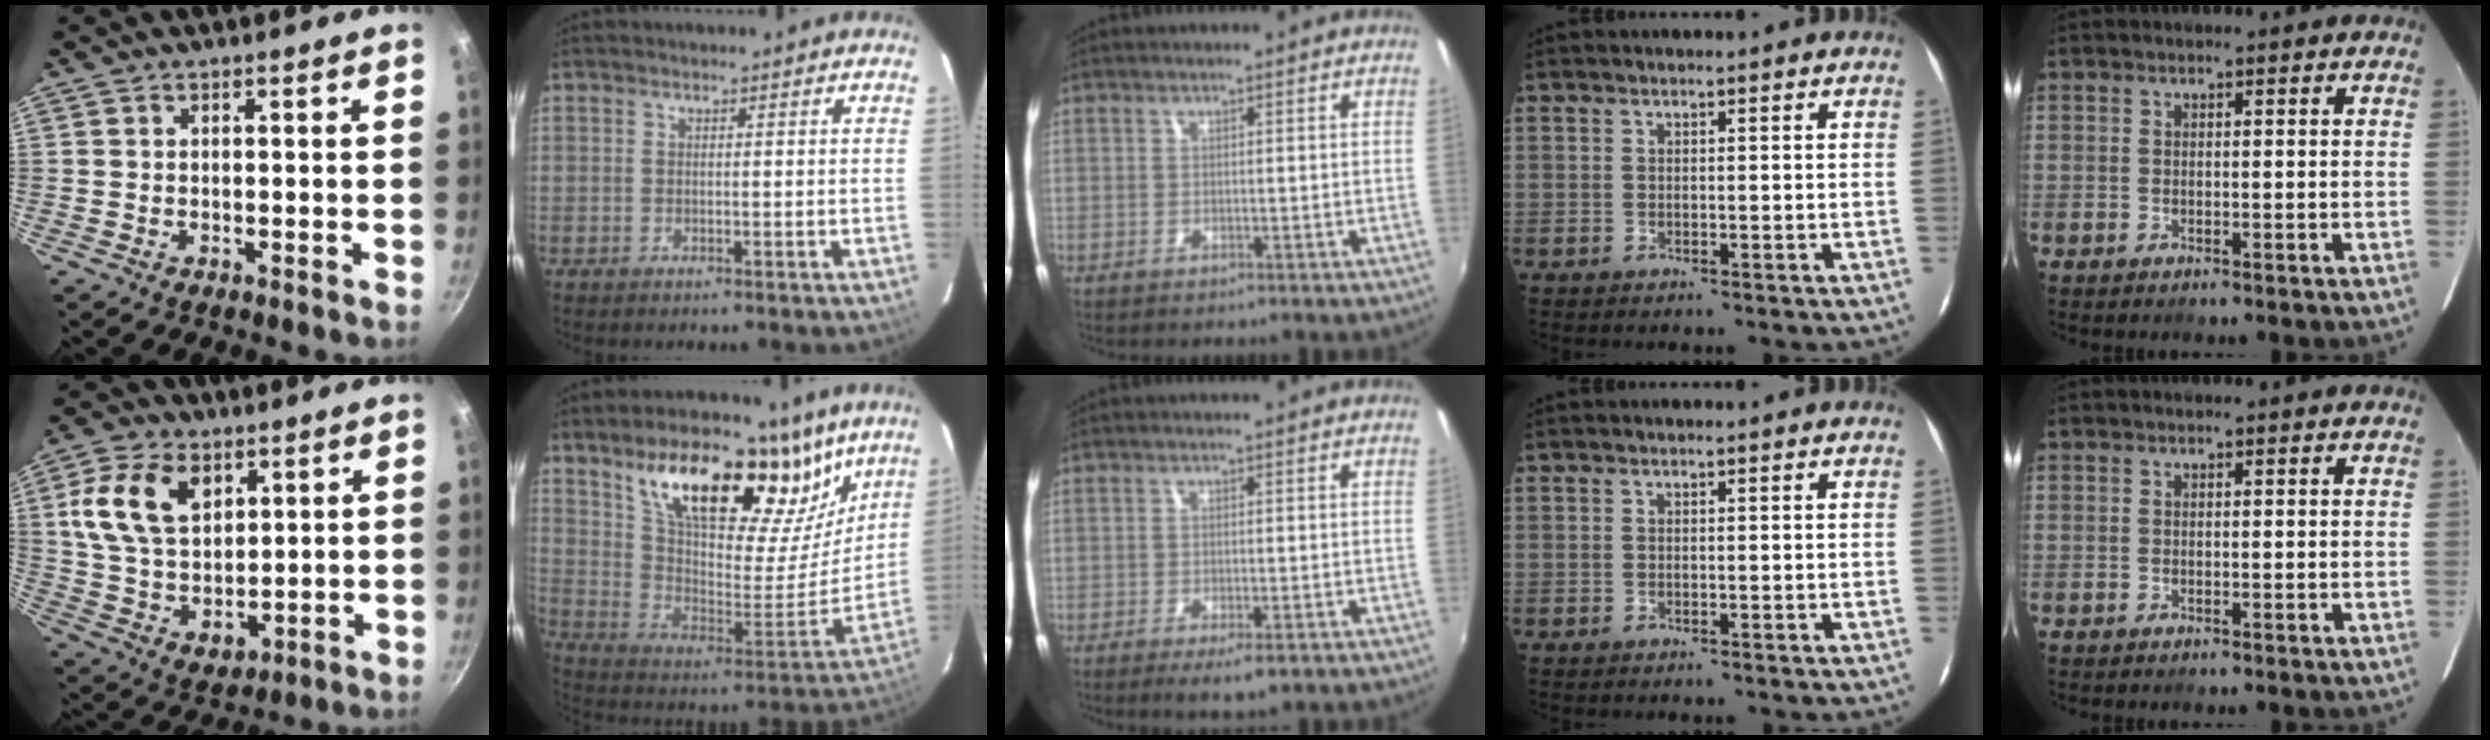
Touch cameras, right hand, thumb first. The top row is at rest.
{"thumb": {"total": 16.2, "force": [5.0, 11.3, 10.5], "torque": [-0.161, -0.015, 0.101]}, "index": {"total": 29.4, "force": [19.6, 12.4, 18.1], "torque": [-0.287, 0.006, 0.337]}, "middle": {"total": 3.6, "force": [-2.1, 1.0, 2.8], "torque": [-0.056, -0.016, -0.033]}}